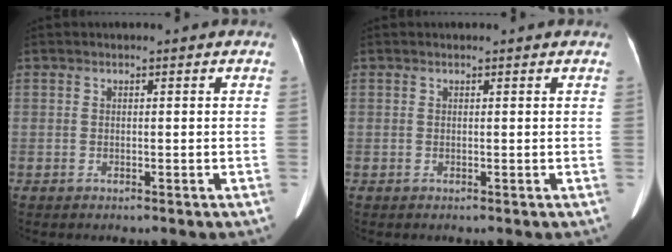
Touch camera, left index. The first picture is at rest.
{"total": 0.9, "force": [0.8, 0.1, 0.2], "torque": [-0.008, 0.007, 0.010]}